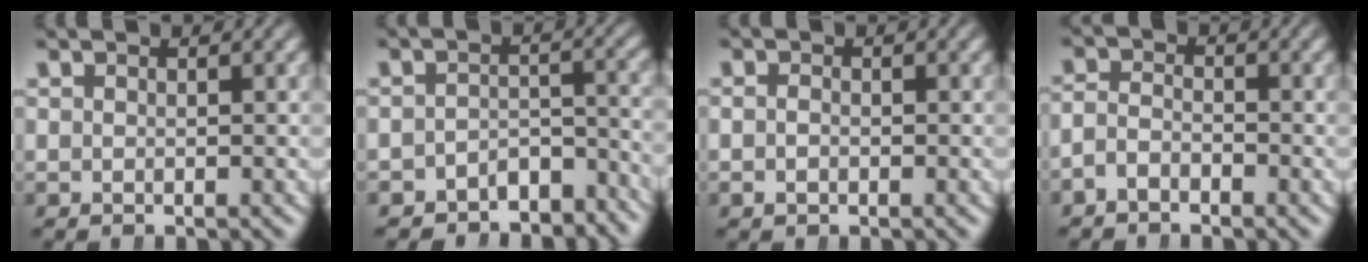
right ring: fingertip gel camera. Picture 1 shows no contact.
{"total": 5.4, "force": [-4.8, 2.2, 1.3], "torque": [-0.006, -0.015, -0.078]}
{"total": 1.1, "force": [-0.6, 0.7, 0.6], "torque": [-0.019, -0.008, -0.009]}
{"total": 2.9, "force": [-1.7, 2.1, 1.2], "torque": [-0.033, -0.016, -0.030]}